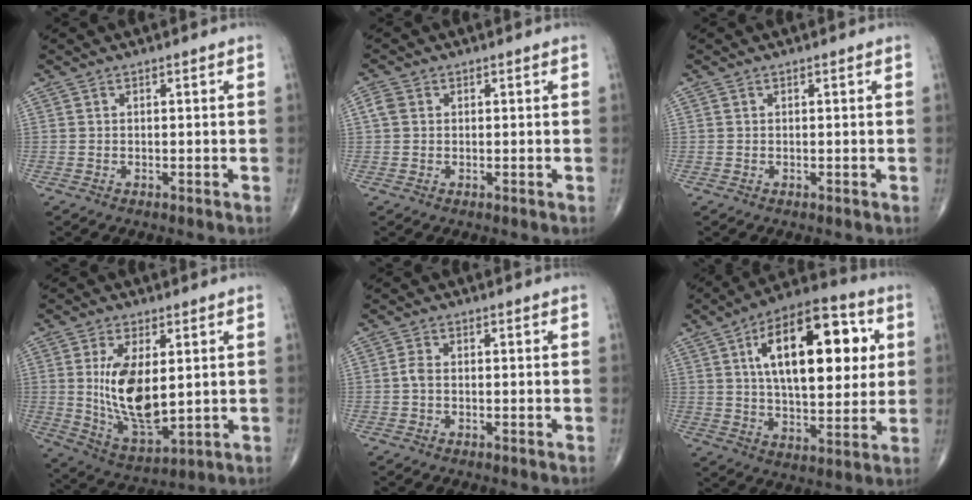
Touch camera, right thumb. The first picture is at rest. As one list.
[{"total": 2.1, "force": [0.4, 1.7, 1.1], "torque": [-0.028, 0.006, 0.007]}, {"total": 0.0}, {"total": 13.7, "force": [1.6, 6.6, 11.9], "torque": [-0.208, -0.021, 0.045]}, {"total": 1.6, "force": [-0.2, 0.9, 1.3], "torque": [-0.026, 0.001, -0.008]}, {"total": 23.0, "force": [5.9, 11.0, 19.4], "torque": [-0.268, -0.003, 0.083]}]